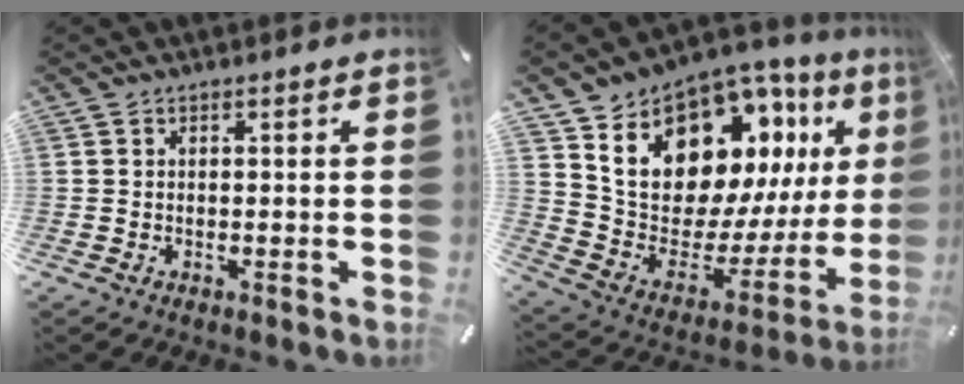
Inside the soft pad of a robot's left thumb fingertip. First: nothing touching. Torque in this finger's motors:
{"motor_torque": [2.92, 2.09, 1.76, -1.01, 0.67]}